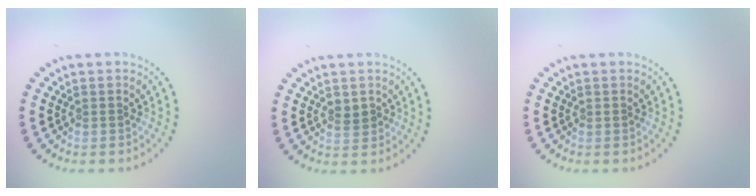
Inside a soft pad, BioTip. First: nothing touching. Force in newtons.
{"total": 1.2, "press": 1.1, "slide": 0.3}
{"total": 0.0}